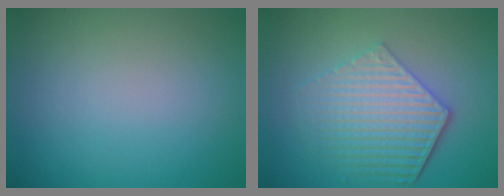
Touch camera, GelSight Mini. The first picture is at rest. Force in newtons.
{"total": 5.9, "press": 4.4, "slide": 3.9}